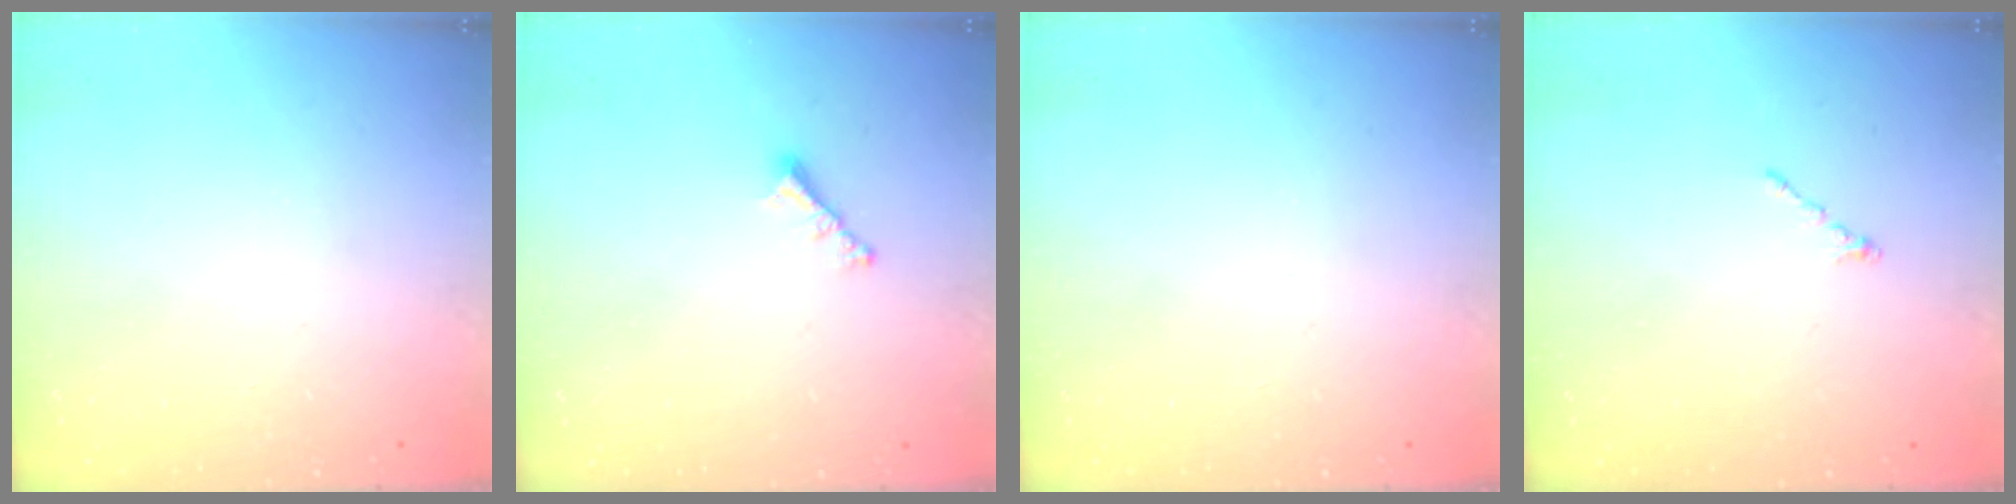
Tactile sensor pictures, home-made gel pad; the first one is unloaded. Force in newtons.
{"total": 2.2, "press": 2.2, "slide": 0.5}
{"total": 0.0}
{"total": 0.0}